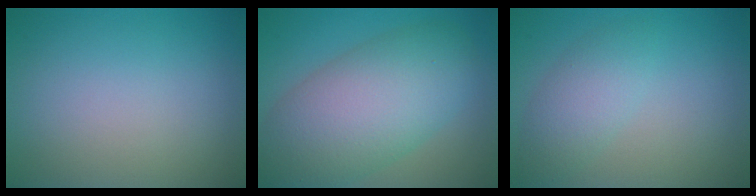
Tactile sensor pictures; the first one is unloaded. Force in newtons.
{"total": 9.9, "press": 9.8, "slide": 0.6}
{"total": 3.0, "press": 3.0, "slide": 0.1}